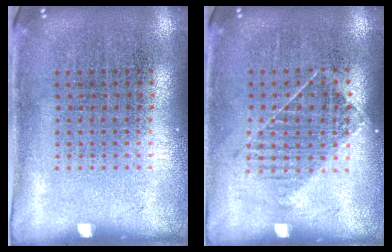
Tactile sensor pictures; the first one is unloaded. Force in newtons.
{"total": 1.1, "press": 0.9, "slide": 0.7}